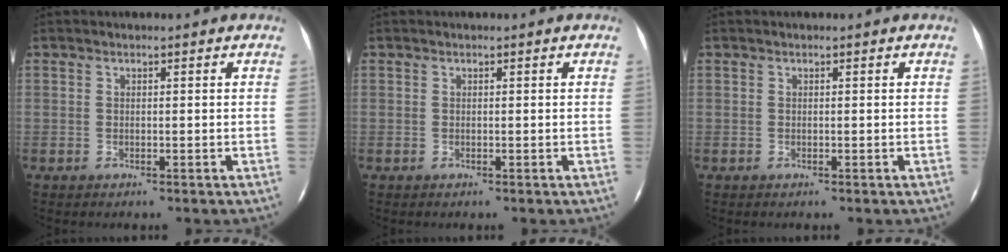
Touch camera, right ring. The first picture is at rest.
{"total": 0.0}
{"total": 0.0}